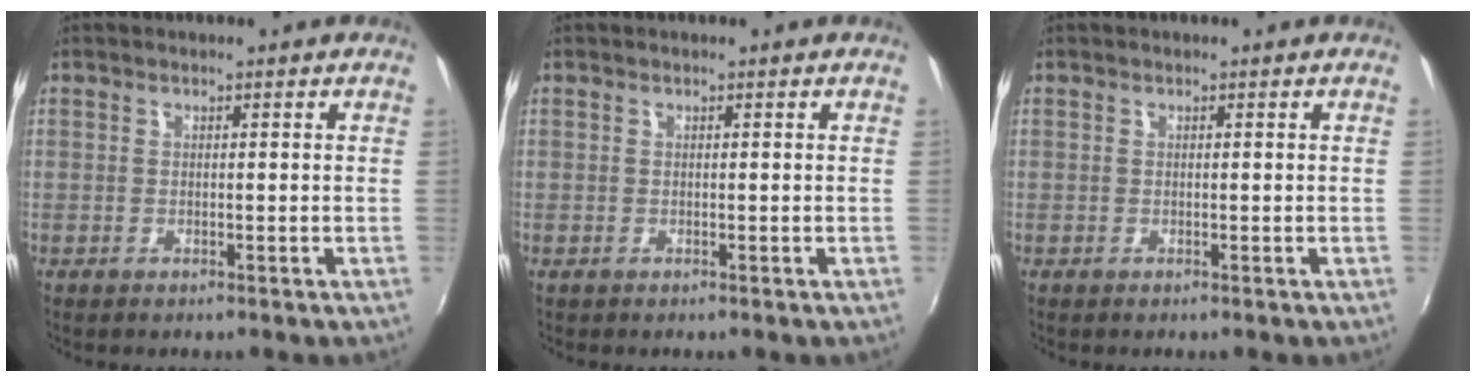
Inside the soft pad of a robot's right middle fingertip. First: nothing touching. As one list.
[{"total": 0.0}, {"total": 0.0}]